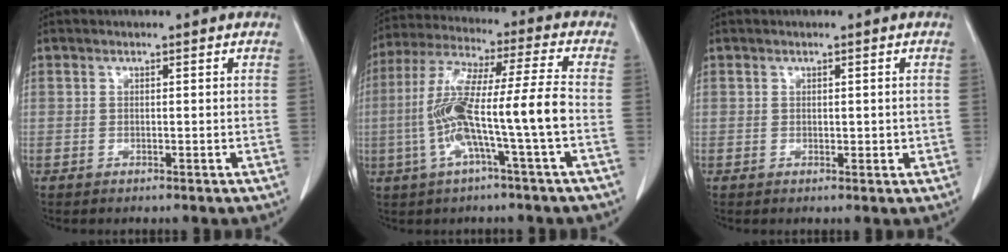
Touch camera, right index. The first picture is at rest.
{"total": 13.6, "force": [-3.0, -0.4, 13.2], "torque": [-0.263, 0.018, -0.061]}
{"total": 1.4, "force": [0.0, 0.9, 1.1], "torque": [-0.014, -0.001, 0.004]}